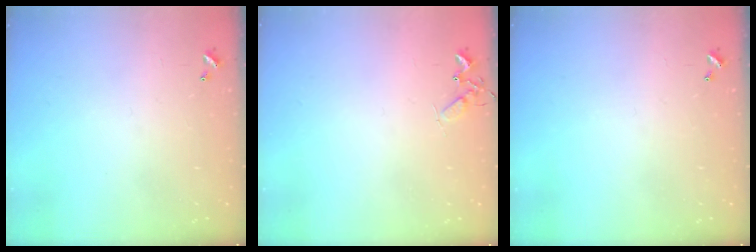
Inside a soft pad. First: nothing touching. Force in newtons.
{"total": 4.6, "press": 4.6, "slide": 0.6}
{"total": 0.0}